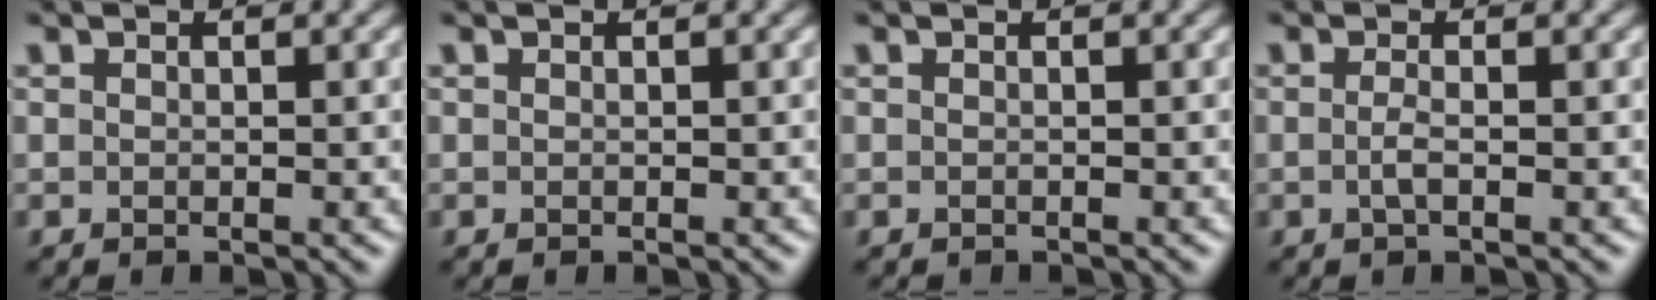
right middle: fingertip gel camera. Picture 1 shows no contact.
{"total": 0.0}
{"total": 0.8, "force": [-0.7, 0.1, 0.1], "torque": [-0.001, -0.008, -0.013]}
{"total": 1.3, "force": [-0.3, 0.3, 1.2], "torque": [-0.026, -0.002, -0.008]}